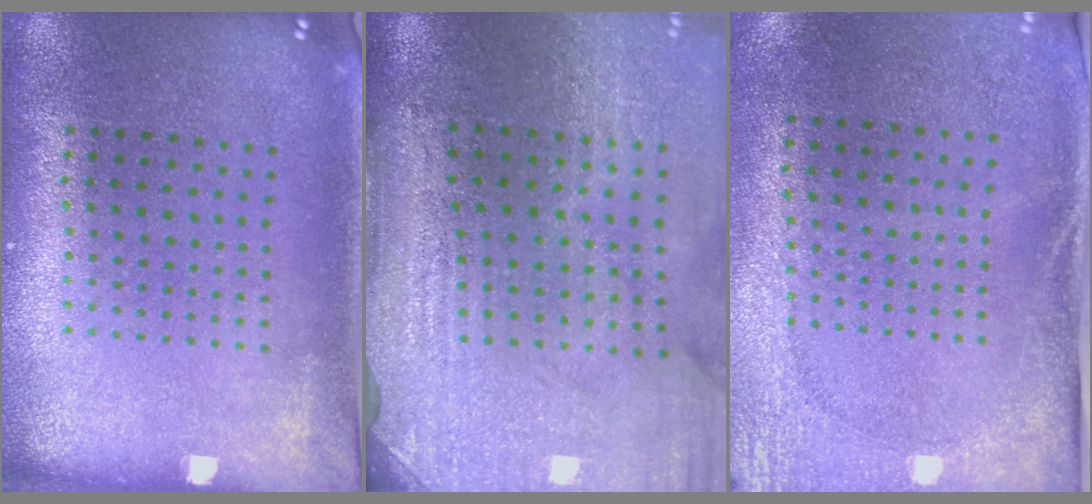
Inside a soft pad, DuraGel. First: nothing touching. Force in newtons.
{"total": 4.6, "press": 3.9, "slide": 2.5}
{"total": 2.7, "press": 2.1, "slide": 1.6}